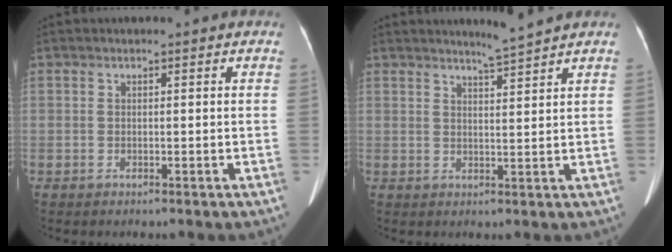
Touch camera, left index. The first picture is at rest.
{"total": 2.9, "force": [2.6, -1.2, 0.5], "torque": [-0.016, -0.013, 0.050]}